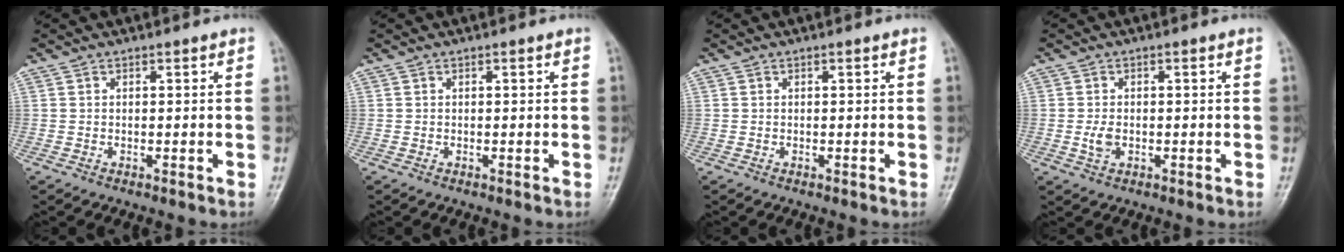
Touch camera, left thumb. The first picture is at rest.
{"total": 0.0}
{"total": 0.0}
{"total": 2.5, "force": [-0.5, 1.6, 1.9], "torque": [-0.037, 0.002, -0.009]}